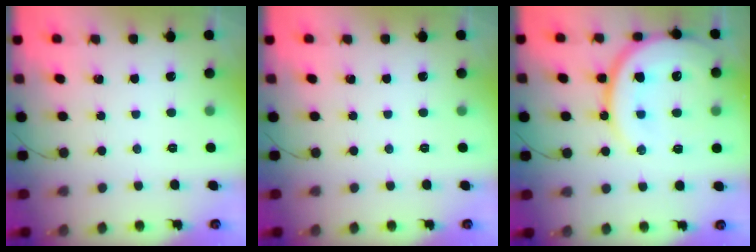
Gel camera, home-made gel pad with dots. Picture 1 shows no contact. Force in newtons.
{"total": 0.0}
{"total": 18.7, "press": 18.6, "slide": 1.9}